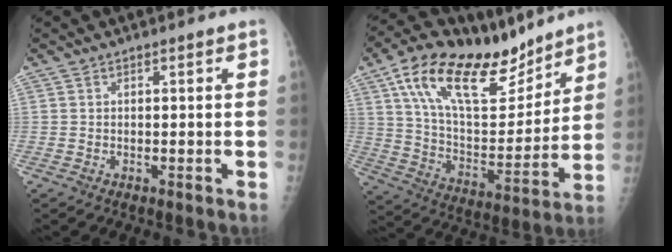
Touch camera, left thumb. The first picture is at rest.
{"total": 24.3, "force": [15.4, 10.6, 15.6], "torque": [-0.225, -0.044, 0.266]}